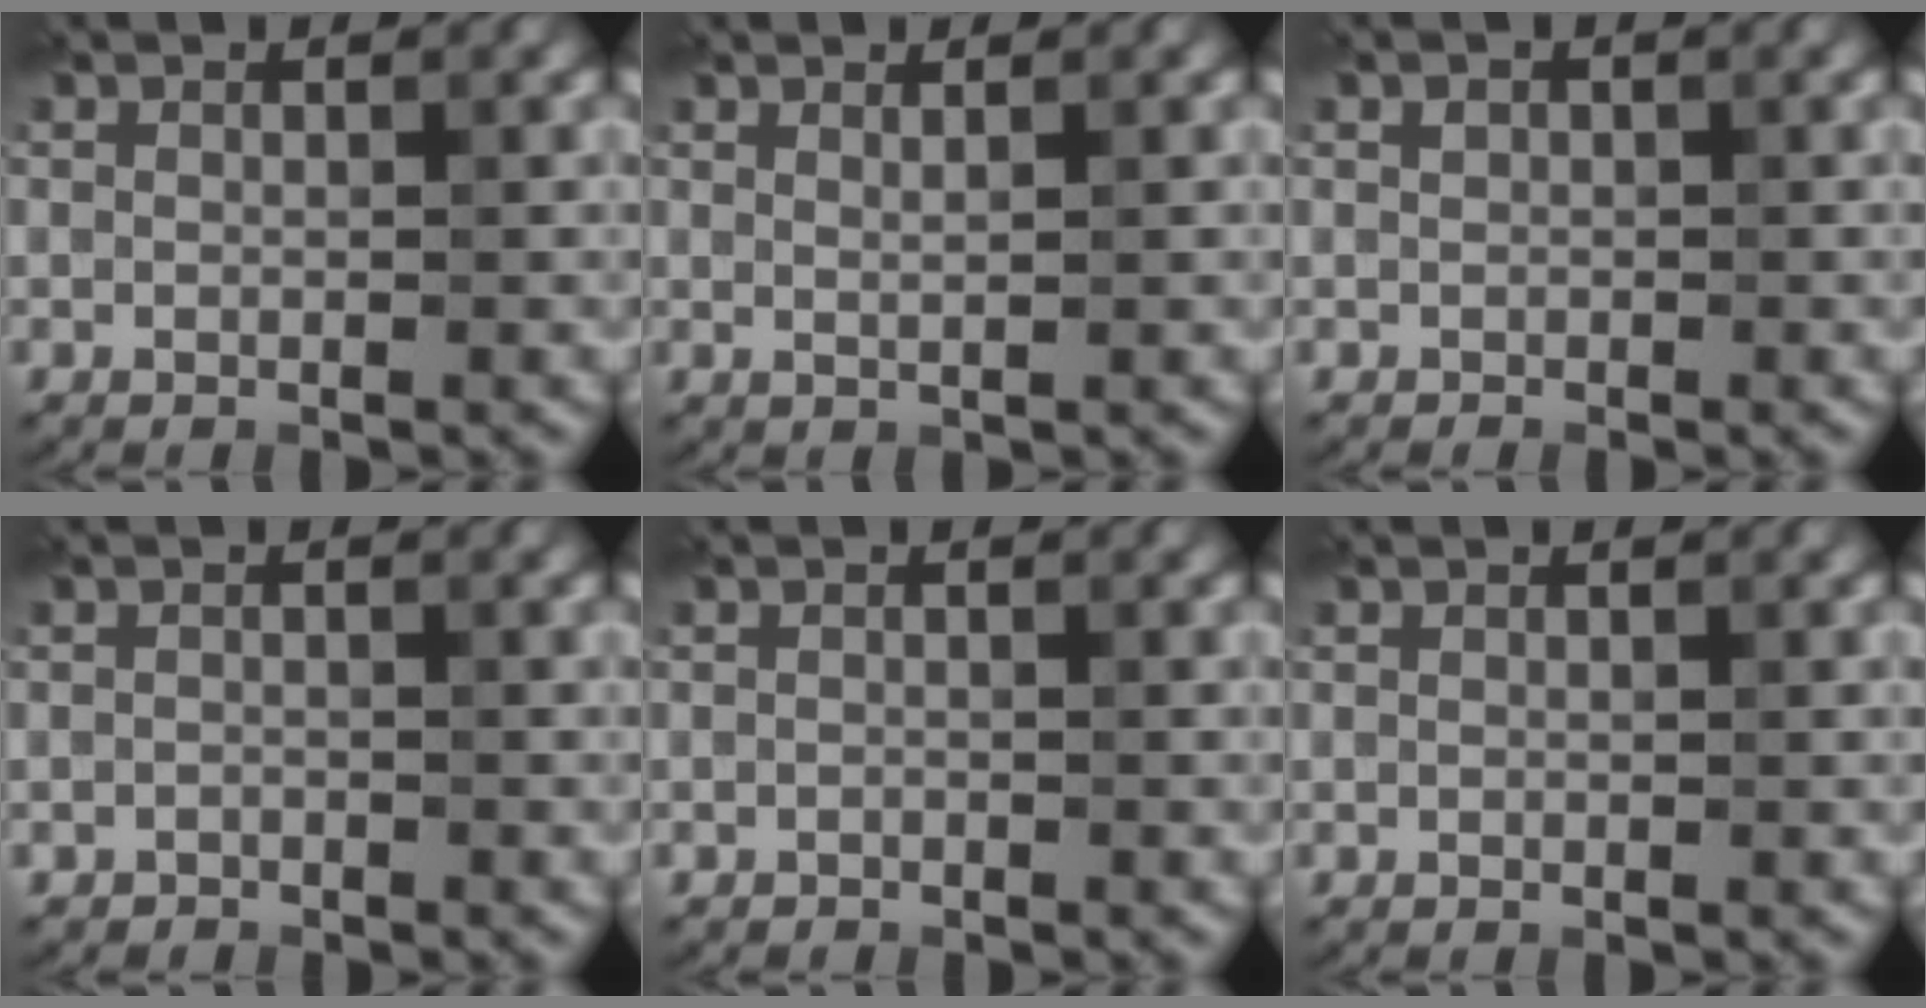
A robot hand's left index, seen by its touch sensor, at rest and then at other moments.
{"total": 1.2, "force": [0.7, 0.4, 0.9], "torque": [-0.009, 0.000, 0.006]}
{"total": 0.6, "force": [-0.1, 0.6, 0.1], "torque": [0.003, -0.003, -0.003]}
{"total": 0.9, "force": [-0.8, 0.3, 0.0], "torque": [0.002, -0.001, -0.016]}
{"total": 0.6, "force": [-0.6, 0.2, 0.0], "torque": [0.001, -0.002, -0.010]}
{"total": 0.0}